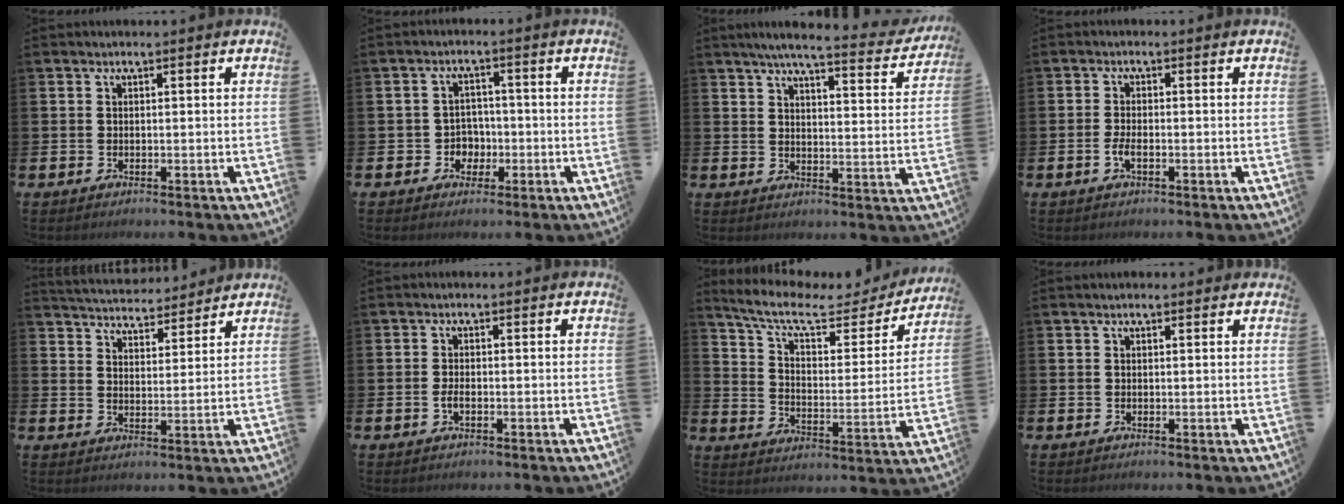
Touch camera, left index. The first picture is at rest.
{"total": 3.0, "force": [-0.9, 2.8, 0.7], "torque": [-0.011, -0.003, -0.028]}
{"total": 5.8, "force": [5.2, 0.4, 2.6], "torque": [-0.053, -0.033, 0.082]}
{"total": 1.9, "force": [-0.7, 0.7, 1.6], "torque": [-0.025, -0.001, -0.015]}
{"total": 4.8, "force": [4.7, 0.8, -0.1], "torque": [-0.010, -0.035, 0.082]}
{"total": 1.3, "force": [-0.4, 0.6, 1.1], "torque": [-0.023, 0.002, -0.008]}
{"total": 9.5, "force": [7.7, 3.2, 4.6], "torque": [-0.107, -0.048, 0.125]}
{"total": 0.8, "force": [0.7, 0.2, 0.3], "torque": [-0.001, 0.001, 0.012]}